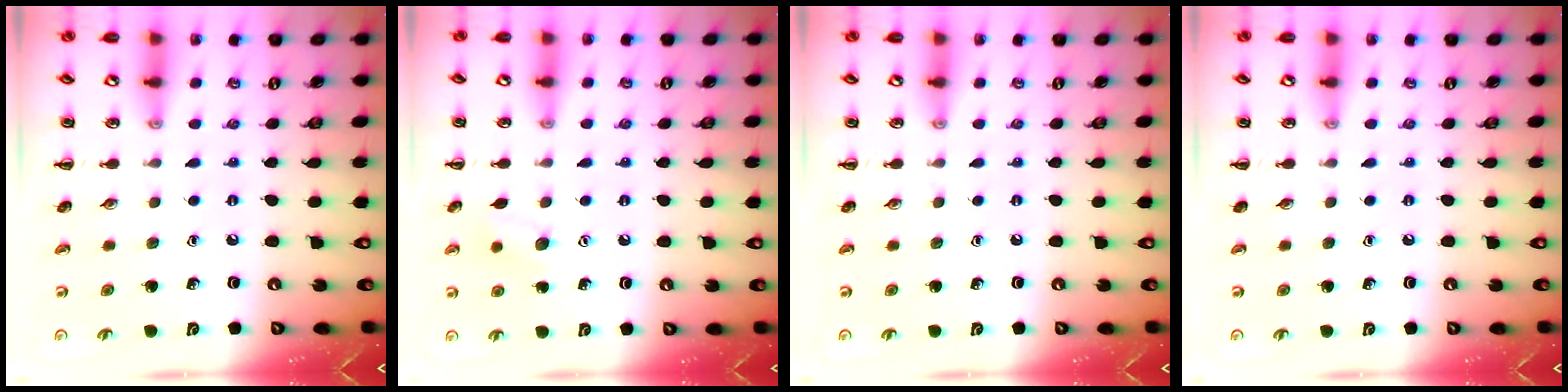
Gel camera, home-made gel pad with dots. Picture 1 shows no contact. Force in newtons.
{"total": 8.8, "press": 8.7, "slide": 1.4}
{"total": 0.0}
{"total": 0.0}